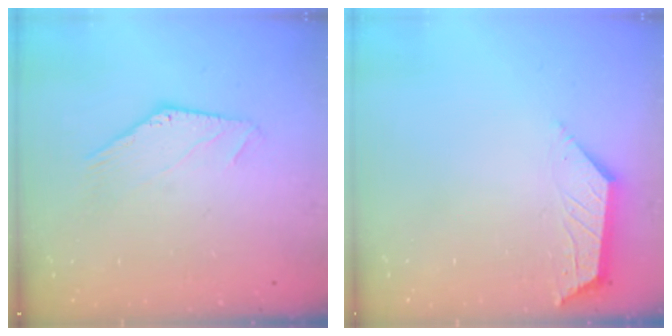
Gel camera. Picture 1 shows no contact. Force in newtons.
{"total": 2.9, "press": 2.8, "slide": 0.5}